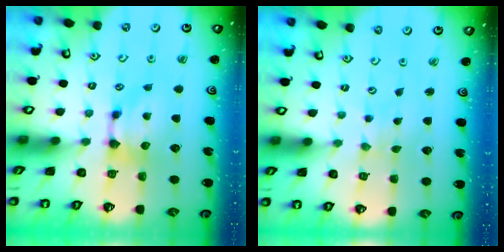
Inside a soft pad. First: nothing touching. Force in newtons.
{"total": 4.7, "press": 4.6, "slide": 0.2}